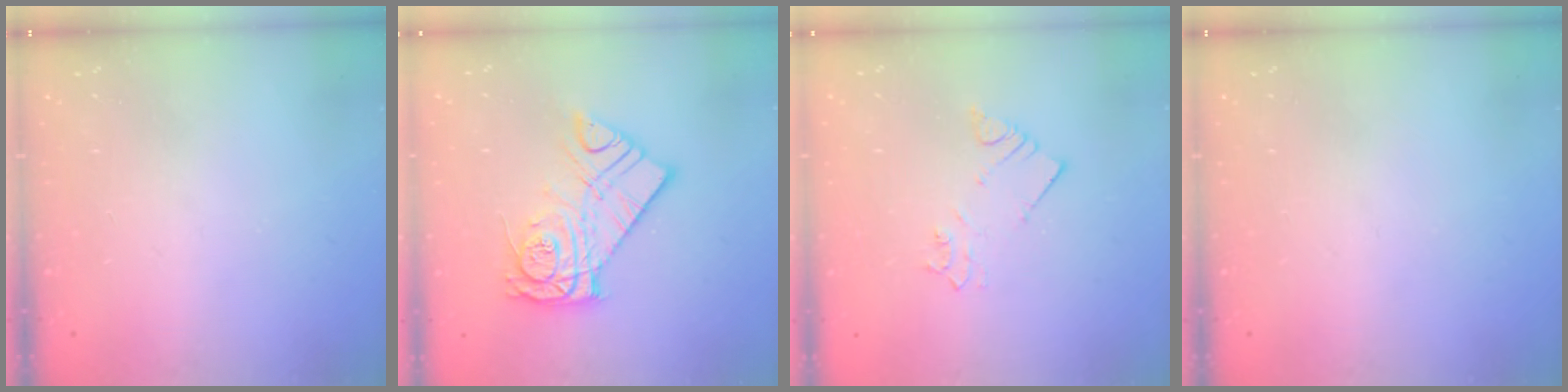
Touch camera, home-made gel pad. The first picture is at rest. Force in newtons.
{"total": 13.7, "press": 13.7, "slide": 1.4}
{"total": 2.1, "press": 2.1, "slide": 0.0}
{"total": 0.0}